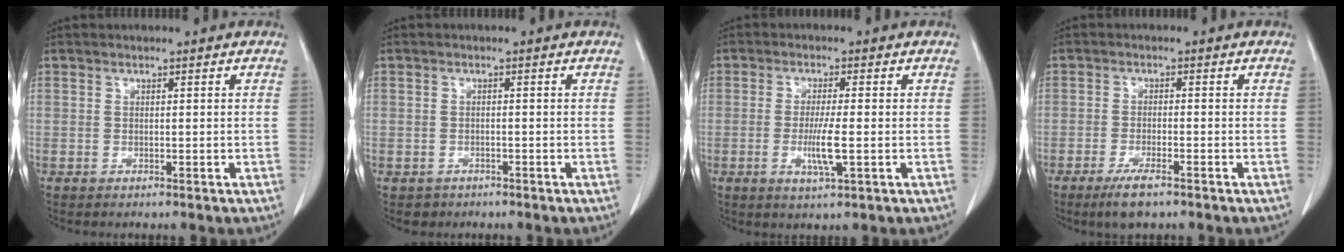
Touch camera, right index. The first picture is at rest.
{"total": 1.8, "force": [-1.1, 1.4, -0.1], "torque": [-0.004, 0.006, -0.017]}
{"total": 4.9, "force": [-1.1, 0.2, 4.8], "torque": [-0.096, -0.011, -0.018]}
{"total": 4.5, "force": [-3.0, 0.6, 3.2], "torque": [-0.068, -0.010, -0.052]}